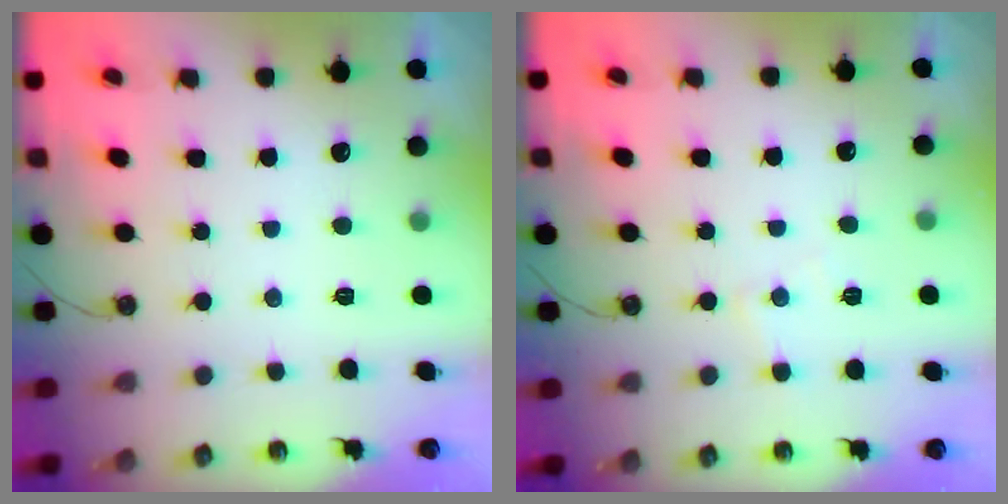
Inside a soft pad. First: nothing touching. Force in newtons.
{"total": 4.8, "press": 4.8, "slide": 0.7}